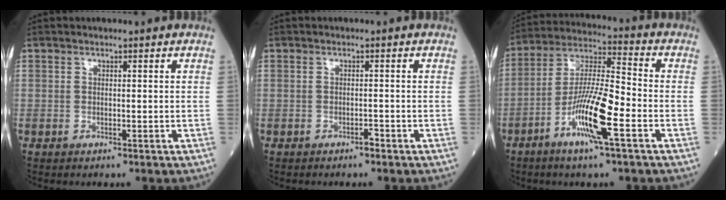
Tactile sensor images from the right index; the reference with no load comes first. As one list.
[{"total": 0.9, "force": [-0.6, 0.1, 0.5], "torque": [-0.009, 0.001, -0.011]}, {"total": 12.5, "force": [-5.1, 1.1, 11.4], "torque": [-0.221, -0.005, -0.099]}]